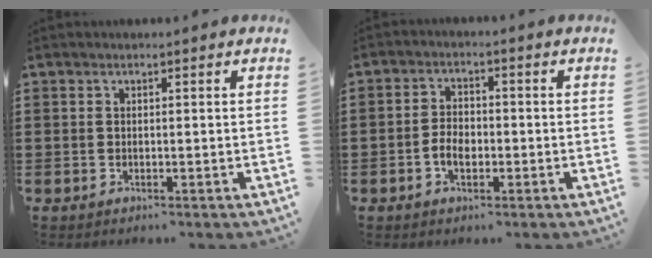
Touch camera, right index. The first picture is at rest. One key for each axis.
{"total": 3.6, "fx": -1.2, "fy": 2.1, "fz": 2.7, "tx": -0.065, "ty": -0.001, "tz": -0.026}